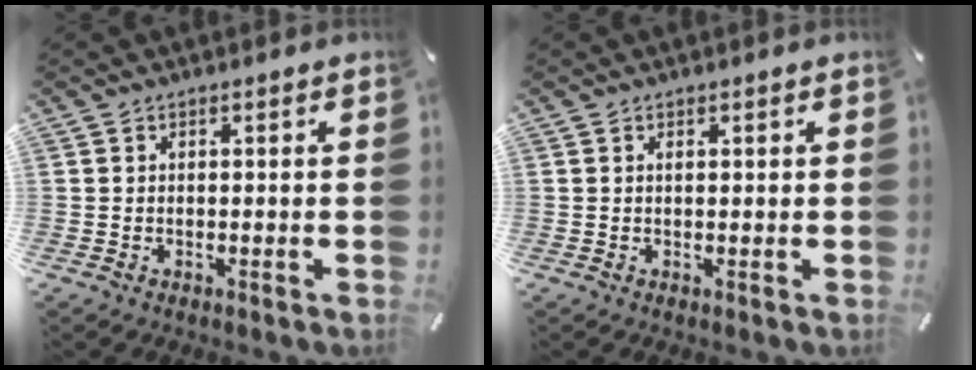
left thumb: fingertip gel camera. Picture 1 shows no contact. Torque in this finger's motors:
{"motor_torque": [-0.14, -0.09, -0.13, 0.20, 0.02]}